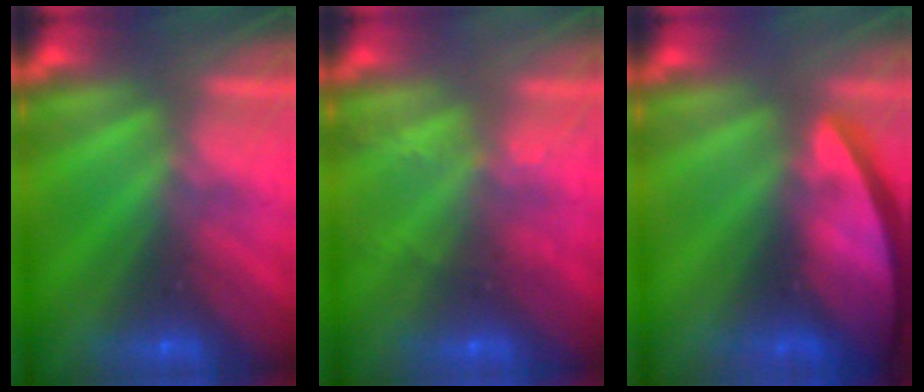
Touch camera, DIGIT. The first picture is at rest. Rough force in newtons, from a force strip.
{"total": 2.1}
{"total": 6.7}